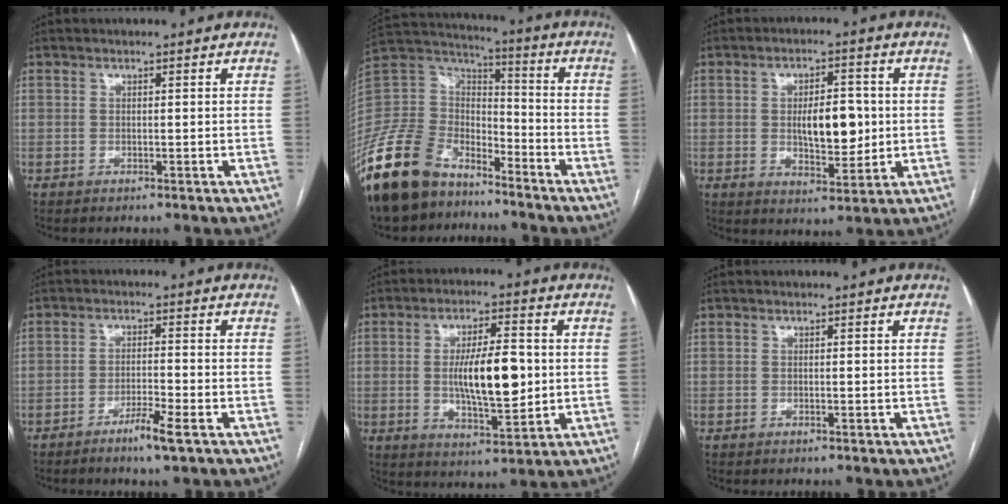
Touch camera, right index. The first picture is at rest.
{"total": 19.1, "force": [-14.2, 9.8, 8.2], "torque": [-0.186, 0.029, -0.266]}
{"total": 8.5, "force": [0.2, 3.6, 7.7], "torque": [-0.122, 0.002, 0.010]}
{"total": 4.4, "force": [-2.8, -0.2, 3.4], "torque": [-0.062, -0.006, -0.053]}
{"total": 11.3, "force": [0.0, 3.3, 10.8], "torque": [-0.188, 0.000, 0.002]}
{"total": 0.0}